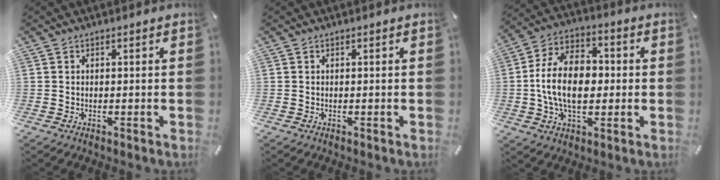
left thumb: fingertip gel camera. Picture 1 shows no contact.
{"total": 0.0}
{"total": 14.5, "force": [-1.2, 9.7, 10.8], "torque": [-0.212, 0.011, -0.022]}